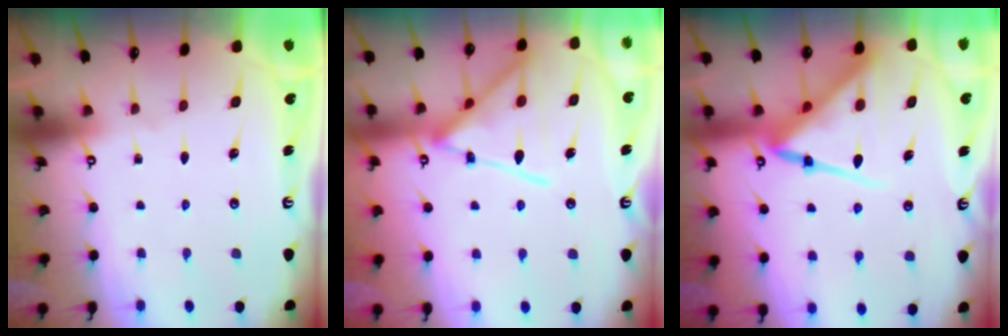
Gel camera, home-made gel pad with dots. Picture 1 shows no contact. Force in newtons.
{"total": 17.0, "press": 16.9, "slide": 1.3}
{"total": 13.6, "press": 13.5, "slide": 1.2}